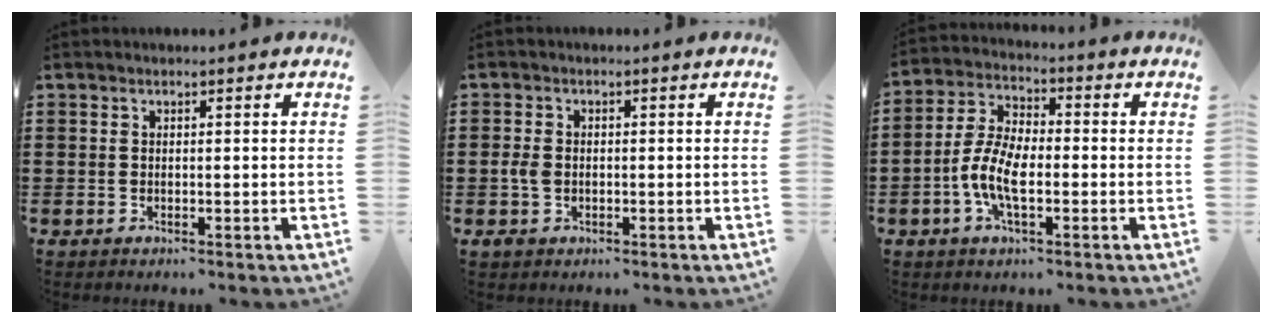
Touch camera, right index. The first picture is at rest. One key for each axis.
{"total": 2.6, "fx": -0.5, "fy": 1.7, "fz": 1.8, "tx": -0.051, "ty": -0.005, "tz": -0.013}
{"total": 7.5, "fx": -2.3, "fy": 3.4, "fz": 6.2, "tx": -0.152, "ty": -0.006, "tz": -0.051}